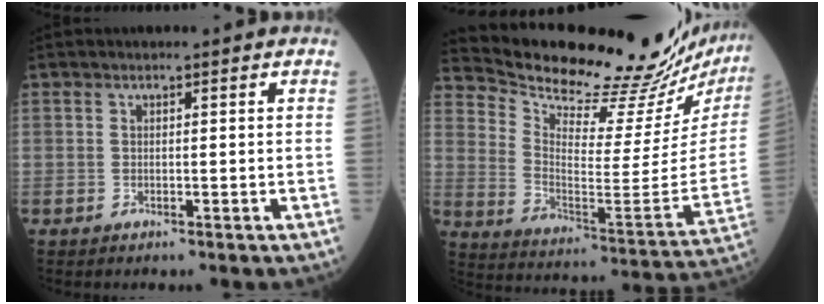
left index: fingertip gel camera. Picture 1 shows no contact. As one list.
[{"total": 28.9, "force": [27.0, 2.4, 10.1], "torque": [-0.171, -0.120, 0.363]}]